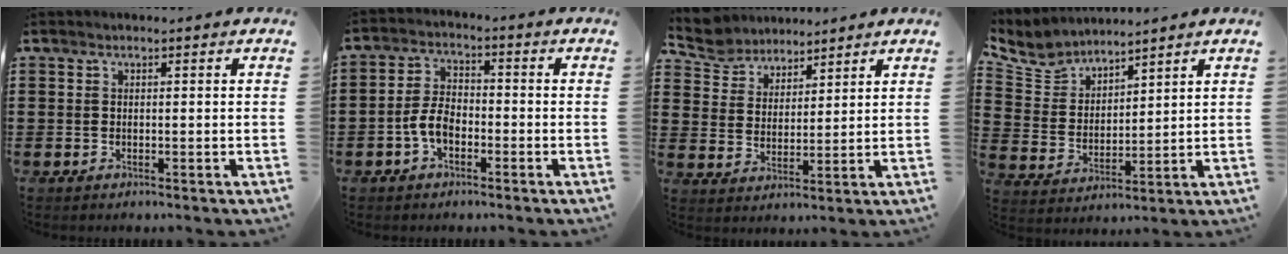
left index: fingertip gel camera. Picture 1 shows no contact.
{"total": 4.9, "force": [-2.0, 2.7, 3.6], "torque": [-0.091, 0.001, -0.044]}
{"total": 5.7, "force": [5.4, 1.9, -0.1], "torque": [-0.030, -0.021, 0.100]}
{"total": 6.0, "force": [5.6, 2.0, 0.9], "torque": [-0.050, -0.027, 0.101]}